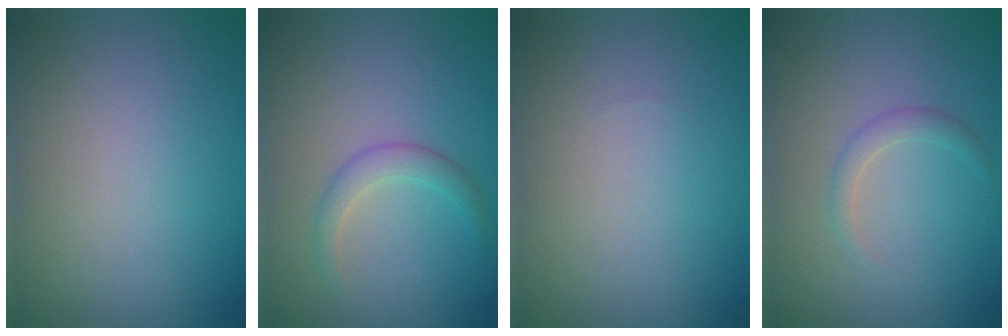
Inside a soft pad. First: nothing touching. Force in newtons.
{"total": 2.0, "press": 2.0, "slide": 0.0}
{"total": 0.0}
{"total": 1.3, "press": 1.2, "slide": 0.1}